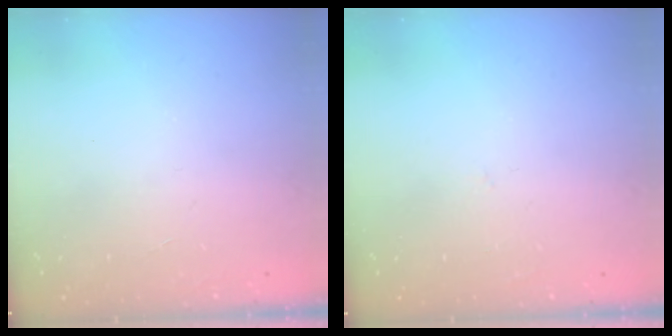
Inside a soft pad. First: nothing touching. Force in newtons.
{"total": 2.6, "press": 2.6, "slide": 0.2}